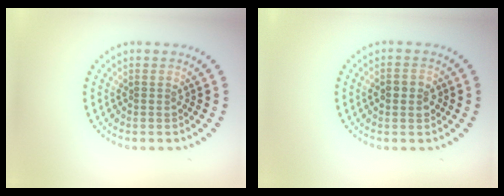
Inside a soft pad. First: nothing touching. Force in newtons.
{"total": 2.4, "press": 2.4, "slide": 0.1}